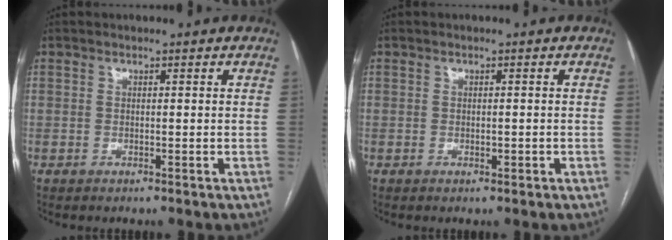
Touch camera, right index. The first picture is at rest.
{"total": 1.0, "force": [-0.3, 0.4, 0.8], "torque": [-0.016, -0.001, -0.002]}